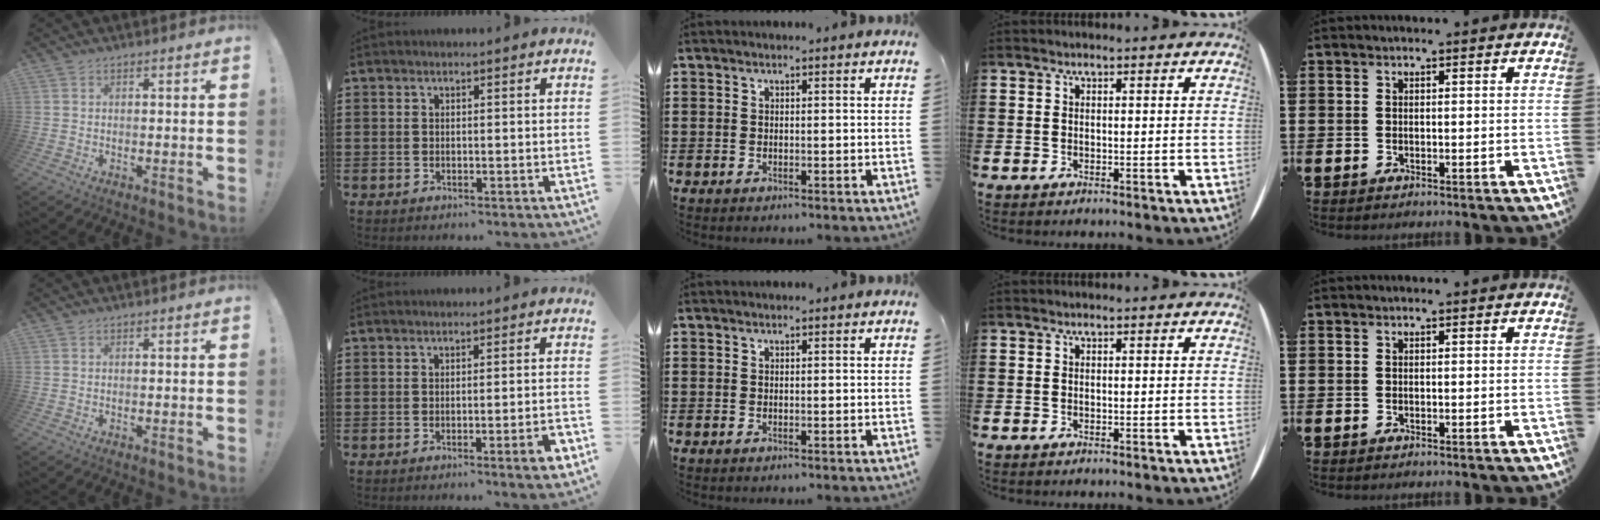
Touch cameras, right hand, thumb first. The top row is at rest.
{"index": {"total": 3.3, "force": [-1.4, 0.2, 2.9], "torque": [-0.045, -0.009, -0.021]}}